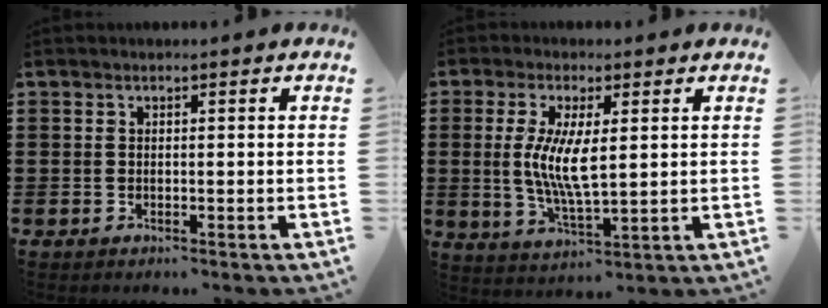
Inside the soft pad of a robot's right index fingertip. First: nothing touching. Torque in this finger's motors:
{"motor_torque": [0.82, -0.22, 0.94, 0.21]}